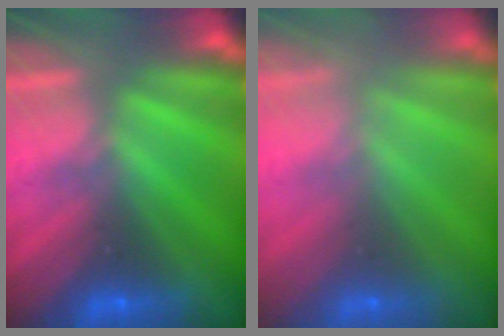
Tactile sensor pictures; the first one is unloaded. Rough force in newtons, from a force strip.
{"total": 3.3}